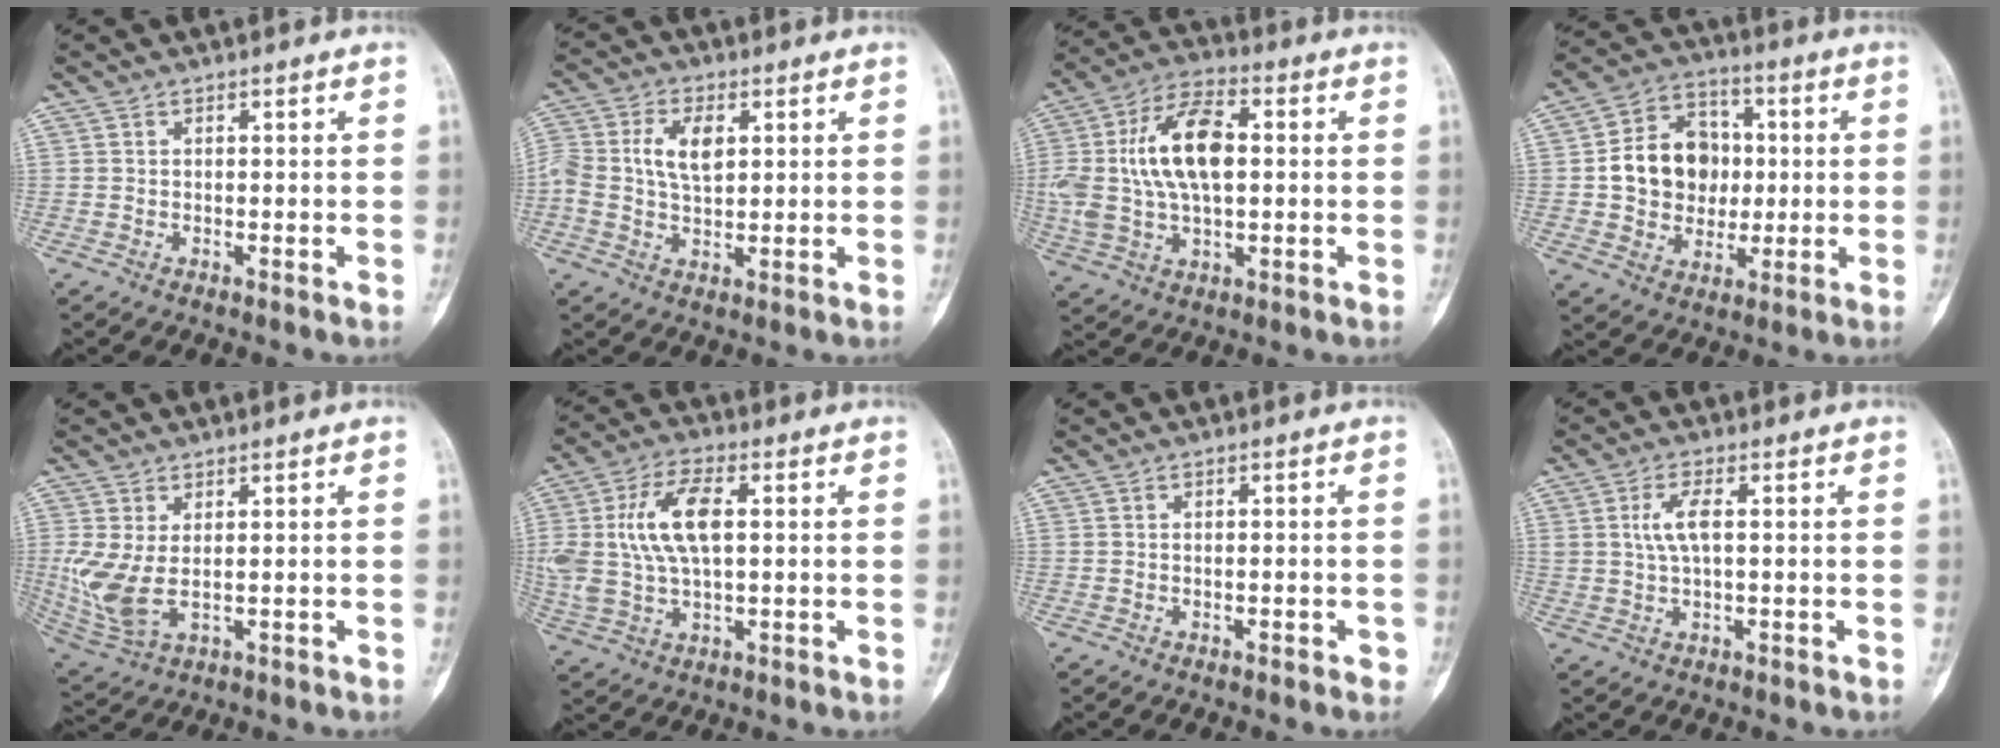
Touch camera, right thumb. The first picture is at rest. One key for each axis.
{"total": 8.8, "fx": 1.4, "fy": 5.3, "fz": 6.9, "tx": -0.143, "ty": 0.008, "tz": 0.027}
{"total": 16.7, "fx": 1.7, "fy": 8.8, "fz": 14.1, "tx": -0.280, "ty": 0.022, "tz": 0.032}
{"total": 14.1, "fx": 0.5, "fy": 11.6, "fz": 8.0, "tx": -0.094, "ty": 0.020, "tz": 0.010}
{"total": 8.1, "fx": 0.3, "fy": 4.3, "fz": 6.9, "tx": -0.166, "ty": -0.007, "tz": 0.021}
{"total": 13.0, "fx": 2.0, "fy": 6.3, "fz": 11.2, "tx": -0.237, "ty": 0.011, "tz": 0.042}
{"total": 1.7, "fx": -0.8, "fy": 0.8, "fz": 1.3, "tx": -0.019, "ty": 0.006, "tz": -0.007}
{"total": 4.6, "fx": 0.8, "fy": 1.6, "fz": 4.2, "tx": -0.096, "ty": 0.007, "tz": 0.019}